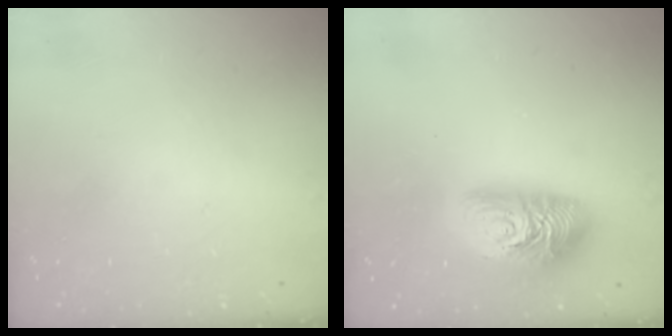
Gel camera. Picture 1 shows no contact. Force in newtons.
{"total": 12.9, "press": 12.9, "slide": 0.9}